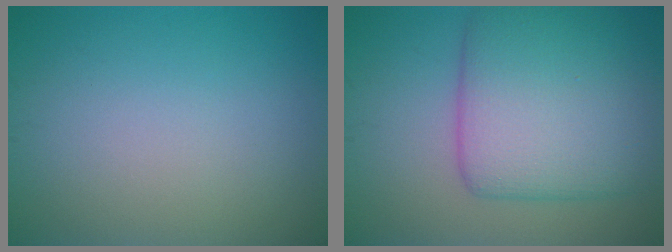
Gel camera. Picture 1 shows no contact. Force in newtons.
{"total": 8.9, "press": 8.9, "slide": 0.2}